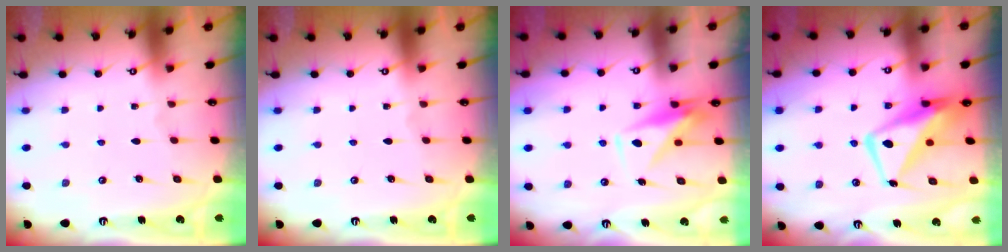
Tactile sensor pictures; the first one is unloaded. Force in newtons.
{"total": 0.0}
{"total": 8.0, "press": 8.0, "slide": 0.4}
{"total": 11.9, "press": 11.8, "slide": 1.3}